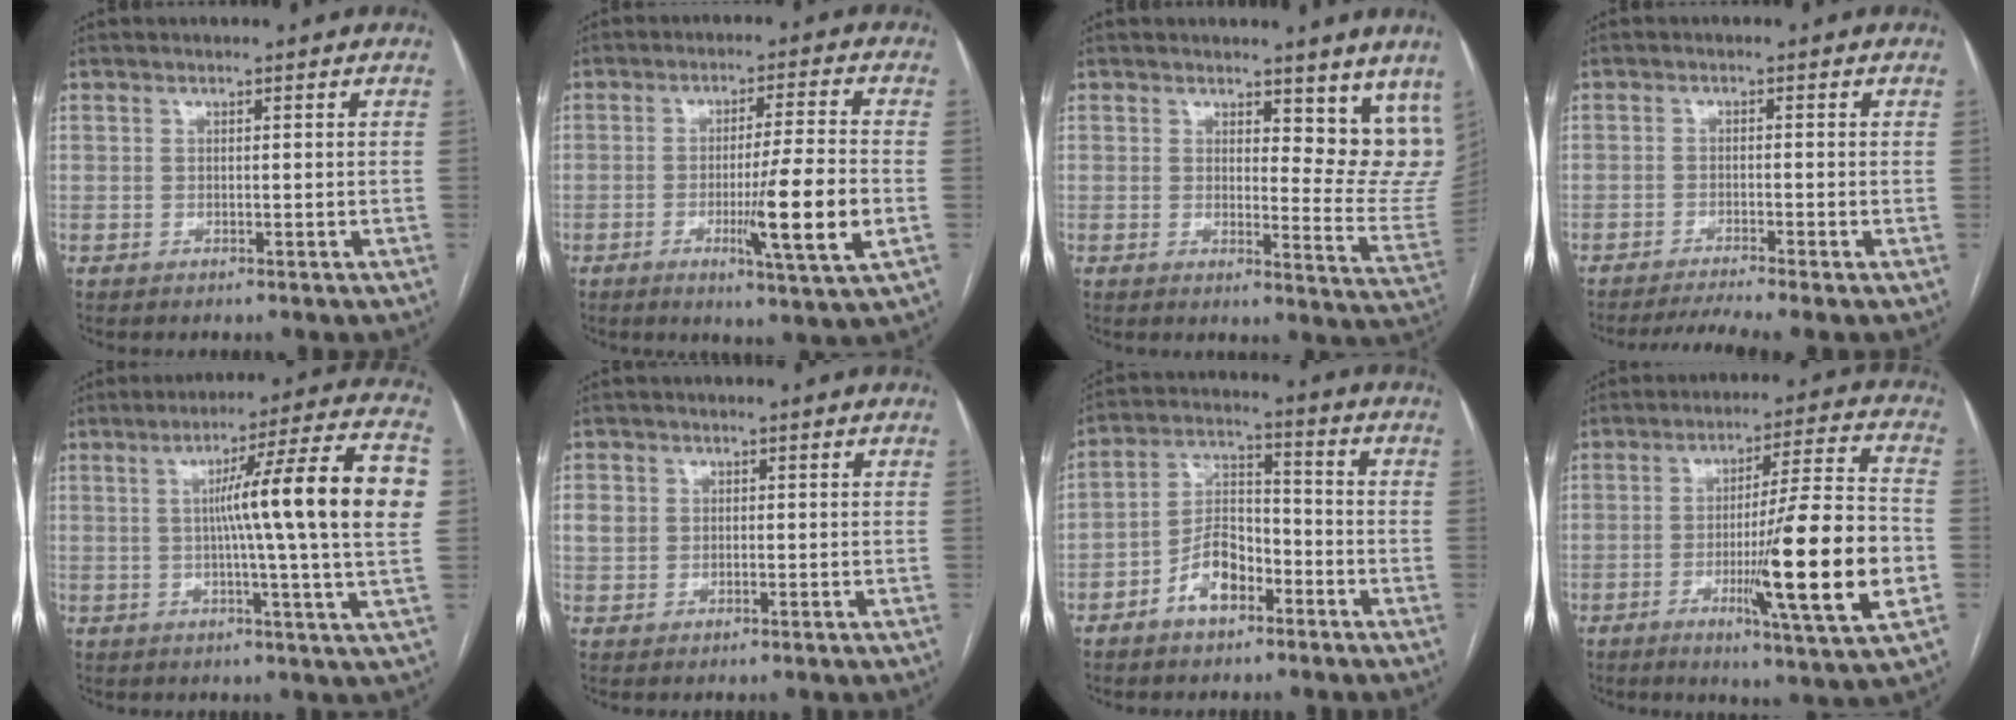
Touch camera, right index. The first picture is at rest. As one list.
[{"total": 11.1, "force": [-2.8, -0.7, 10.7], "torque": [-0.172, -0.020, -0.049]}, {"total": 11.2, "force": [8.7, 4.1, 5.8], "torque": [-0.043, -0.035, 0.086]}, {"total": 4.8, "force": [-4.1, -1.4, 2.1], "torque": [-0.037, -0.013, -0.071]}, {"total": 18.3, "force": [2.1, -1.3, 18.2], "torque": [-0.255, 0.012, 0.016]}, {"total": 3.0, "force": [0.5, 2.7, 1.2], "torque": [-0.024, 0.013, 0.011]}, {"total": 8.1, "force": [-4.3, 4.4, 5.3], "torque": [-0.106, 0.024, -0.080]}, {"total": 18.4, "force": [-4.4, -0.1, 17.9], "torque": [-0.274, -0.015, -0.069]}]